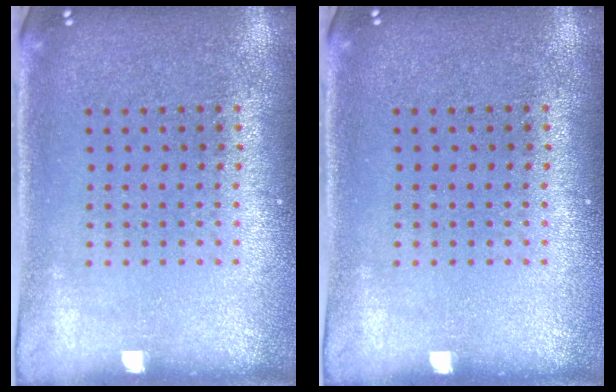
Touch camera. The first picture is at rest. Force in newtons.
{"total": 0.0}